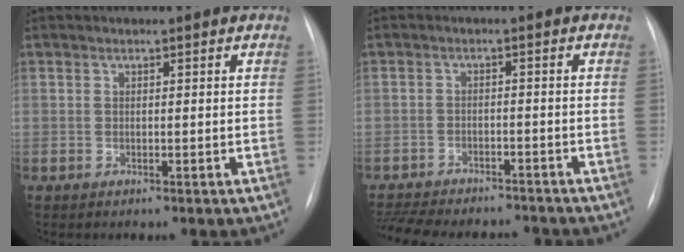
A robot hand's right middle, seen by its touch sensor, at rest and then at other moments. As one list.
[{"total": 15.2, "force": [-13.7, 3.8, 5.3], "torque": [-0.133, -0.010, -0.189]}]